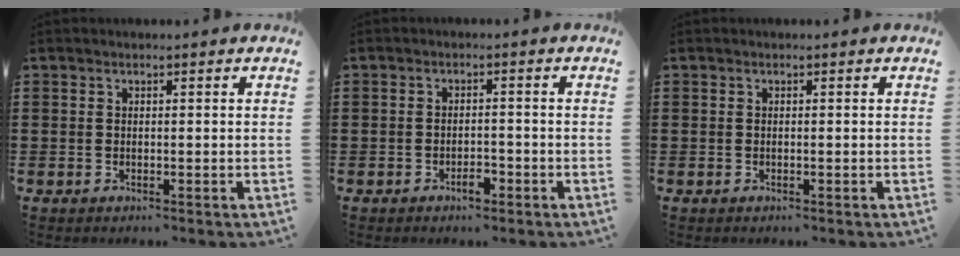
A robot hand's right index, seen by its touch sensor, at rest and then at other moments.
{"total": 2.5, "force": [-1.5, 0.9, 1.7], "torque": [-0.032, 0.002, -0.029]}
{"total": 0.0}